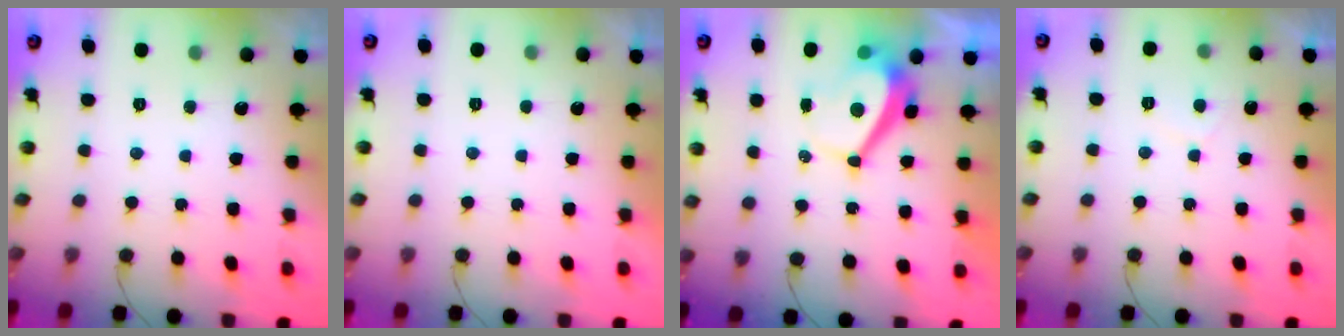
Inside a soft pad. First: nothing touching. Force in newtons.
{"total": 2.2, "press": 2.2, "slide": 0.3}
{"total": 4.0, "press": 3.9, "slide": 0.3}
{"total": 0.9, "press": 0.7, "slide": 0.6}